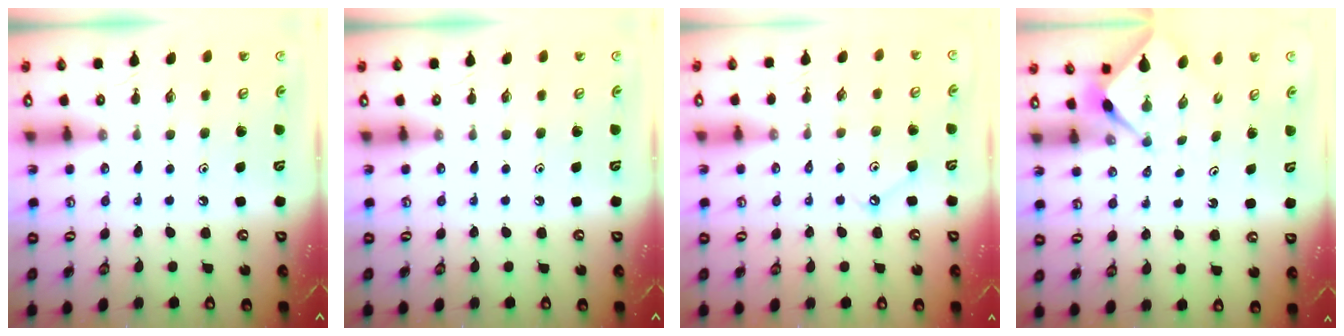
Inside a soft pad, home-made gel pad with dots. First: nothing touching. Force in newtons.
{"total": 0.0}
{"total": 3.2, "press": 3.2, "slide": 0.5}
{"total": 2.3, "press": 2.2, "slide": 0.3}